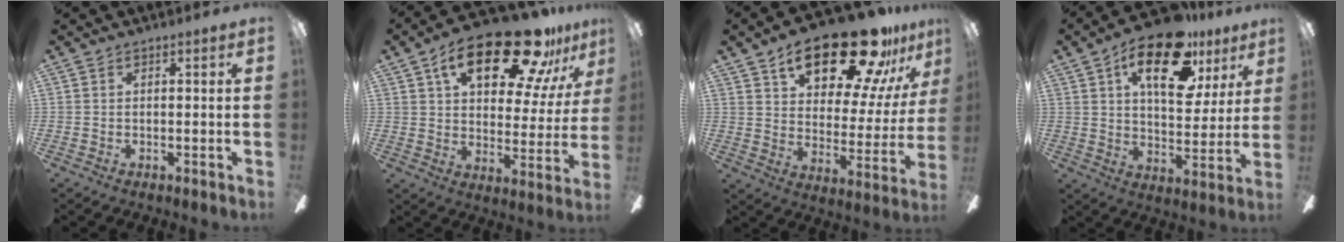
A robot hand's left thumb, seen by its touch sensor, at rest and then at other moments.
{"total": 22.5, "force": [13.6, 9.7, 15.1], "torque": [-0.223, -0.070, 0.224]}
{"total": 23.4, "force": [15.8, 9.2, 14.6], "torque": [-0.223, -0.092, 0.263]}
{"total": 20.2, "force": [11.0, 9.5, 14.1], "torque": [-0.209, -0.044, 0.181]}